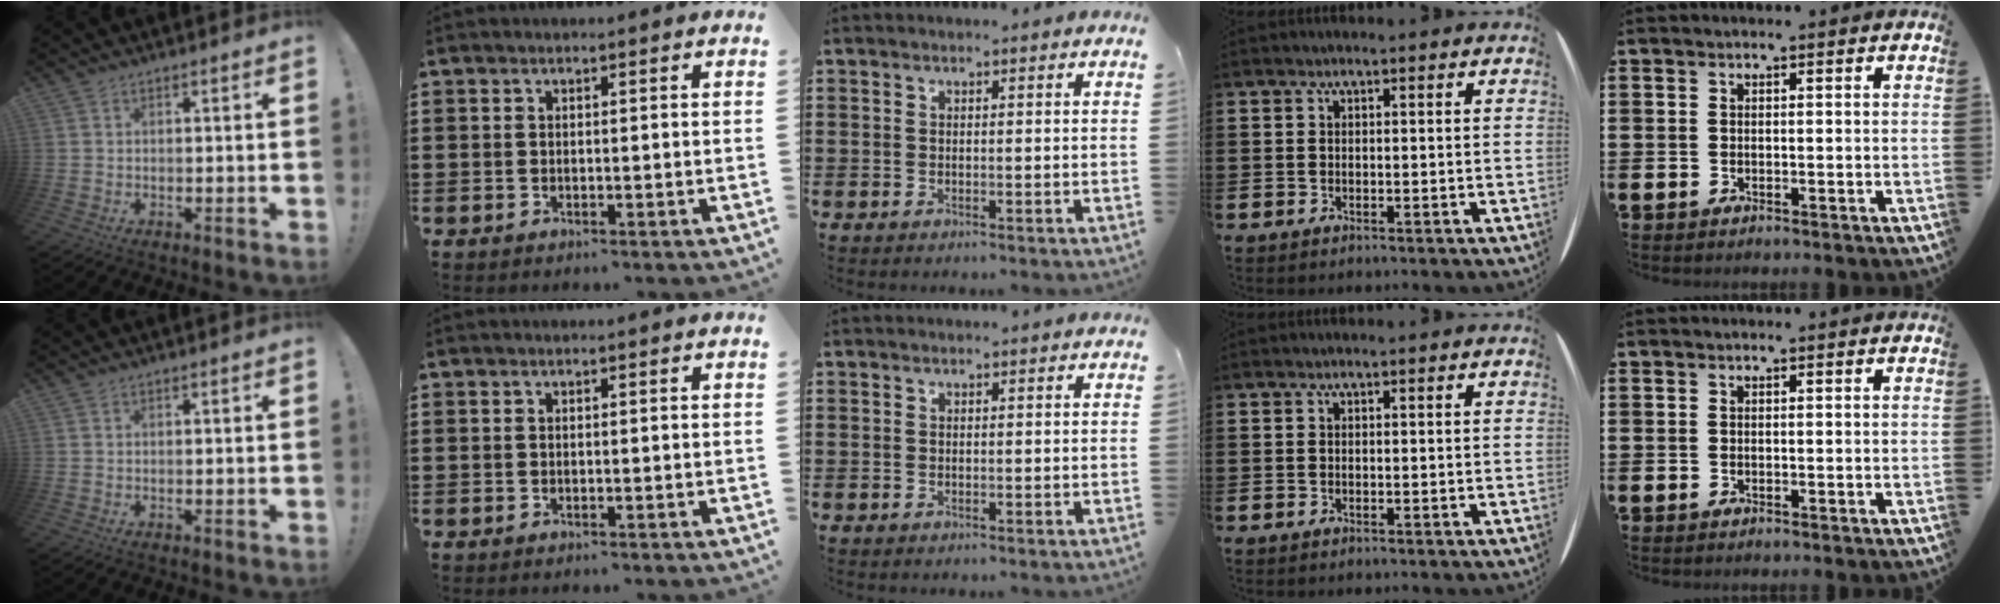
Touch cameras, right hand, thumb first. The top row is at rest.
{}